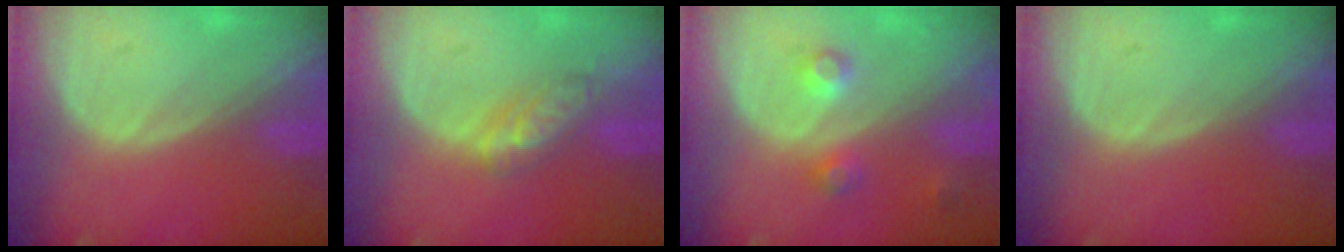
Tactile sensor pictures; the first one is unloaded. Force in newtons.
{"total": 4.7, "press": 4.5, "slide": 1.5}
{"total": 3.8, "press": 3.5, "slide": 1.4}
{"total": 0.0}